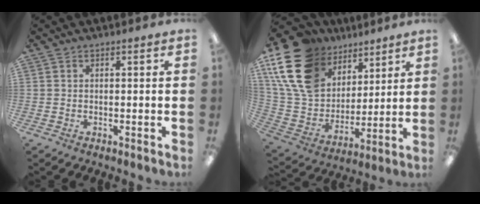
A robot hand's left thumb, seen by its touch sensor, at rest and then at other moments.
{"total": 21.4, "force": [11.6, 14.6, 10.5], "torque": [-0.224, -0.046, 0.221]}